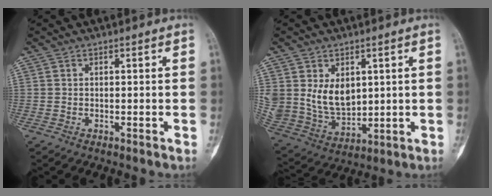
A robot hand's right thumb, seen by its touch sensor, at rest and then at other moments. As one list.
[{"total": 11.7, "force": [2.9, 8.5, 7.5], "torque": [-0.119, -0.020, 0.082]}]